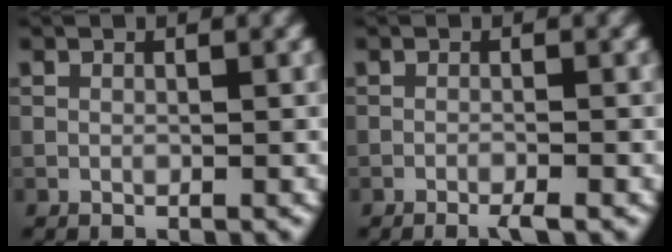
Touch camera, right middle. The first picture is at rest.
{"total": 1.4, "force": [-1.0, 0.1, 1.1], "torque": [-0.014, 0.000, -0.019]}